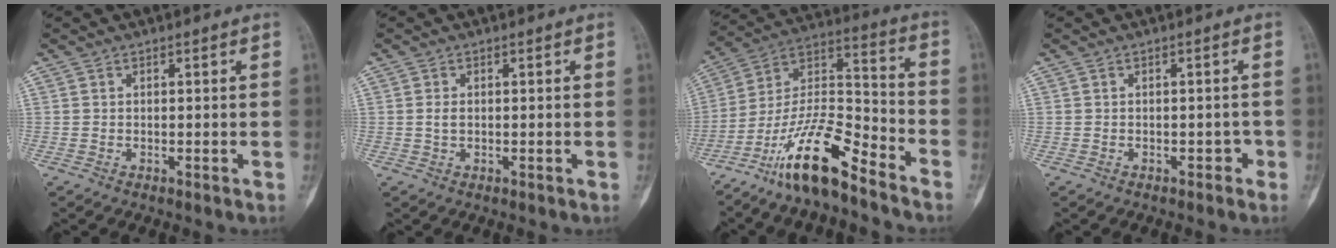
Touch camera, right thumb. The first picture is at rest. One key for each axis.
{"total": 1.3, "fx": 0.1, "fy": 0.8, "fz": 1.1, "tx": -0.018, "ty": 0.000, "tz": 0.001}
{"total": 16.4, "fx": -11.7, "fy": 4.1, "fz": 10.7, "tx": -0.194, "ty": 0.086, "tz": -0.217}
{"total": 1.6, "fx": -0.9, "fy": 1.1, "fz": 0.8, "tx": -0.004, "ty": 0.010, "tz": -0.012}